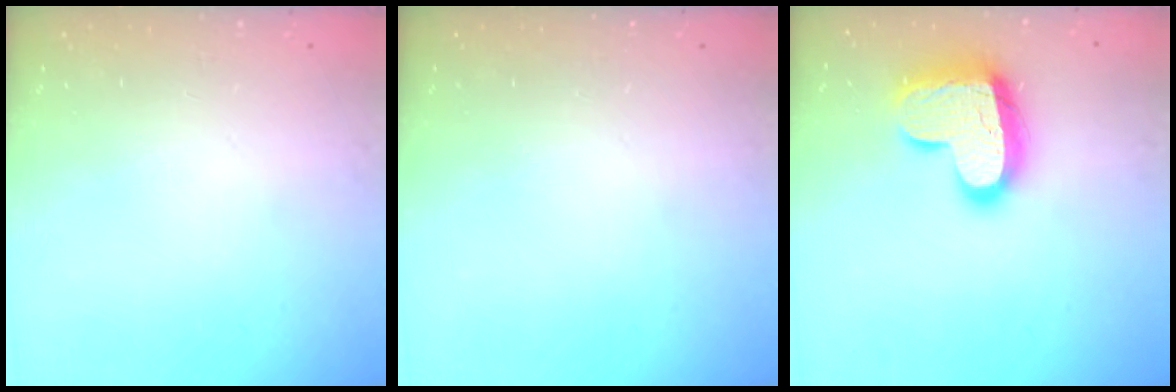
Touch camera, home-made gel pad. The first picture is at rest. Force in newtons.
{"total": 0.0}
{"total": 17.1, "press": 17.0, "slide": 1.1}